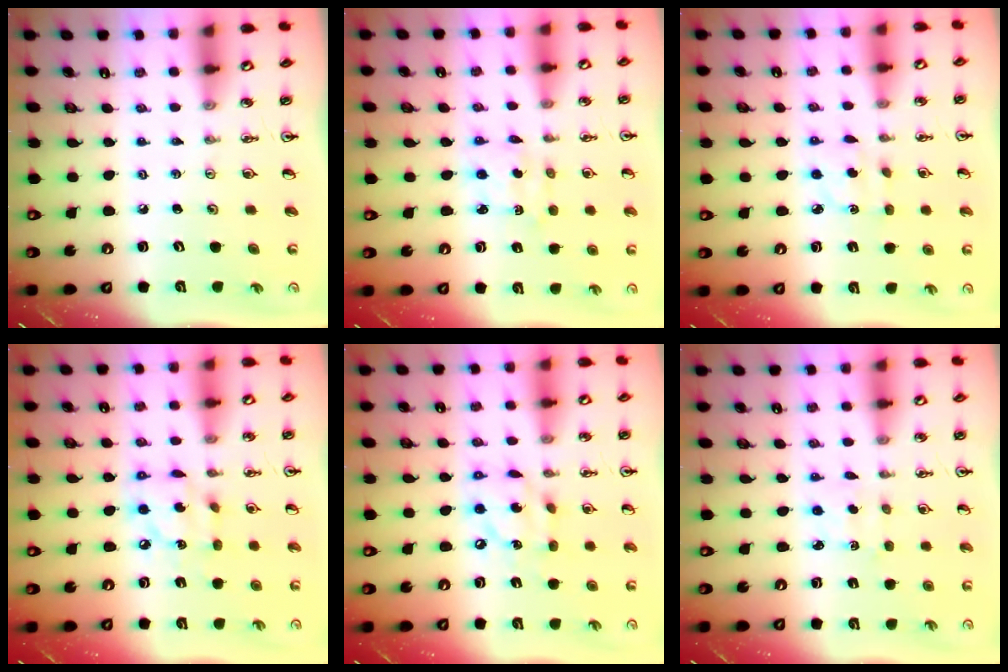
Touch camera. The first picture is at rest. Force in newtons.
{"total": 2.3, "press": 2.3, "slide": 0.4}
{"total": 2.2, "press": 2.2, "slide": 0.2}
{"total": 10.6, "press": 10.6, "slide": 0.7}
{"total": 10.6, "press": 10.6, "slide": 0.6}
{"total": 2.1, "press": 2.0, "slide": 0.6}